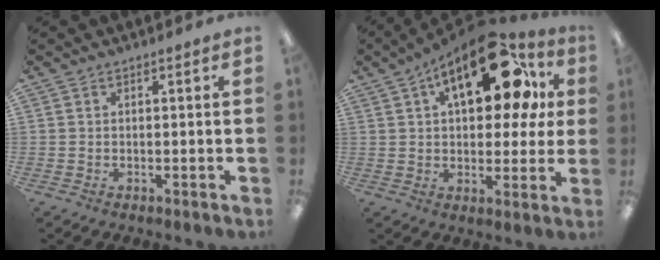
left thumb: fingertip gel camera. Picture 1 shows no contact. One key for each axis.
{"total": 20.8, "fx": 9.0, "fy": 10.3, "fz": 15.7, "tx": -0.219, "ty": -0.027, "tz": 0.141}